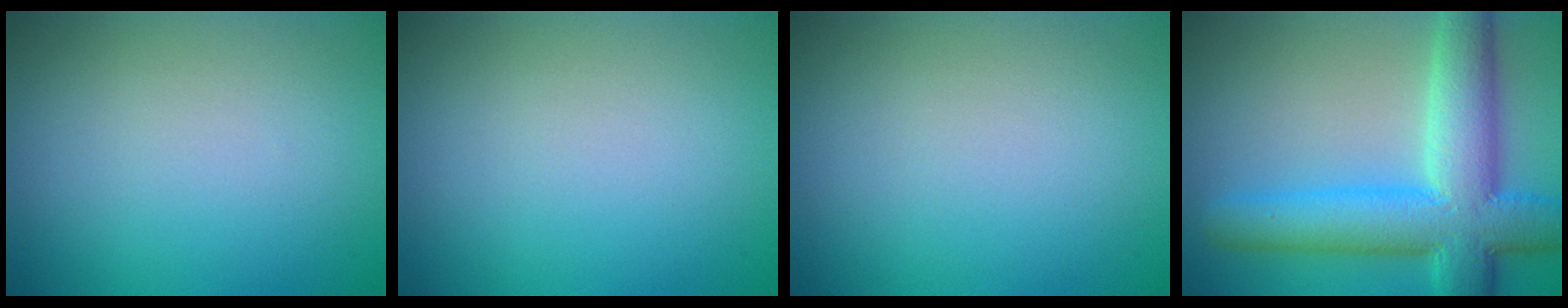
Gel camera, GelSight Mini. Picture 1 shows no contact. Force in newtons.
{"total": 0.0}
{"total": 0.0}
{"total": 9.7, "press": 9.7, "slide": 0.4}